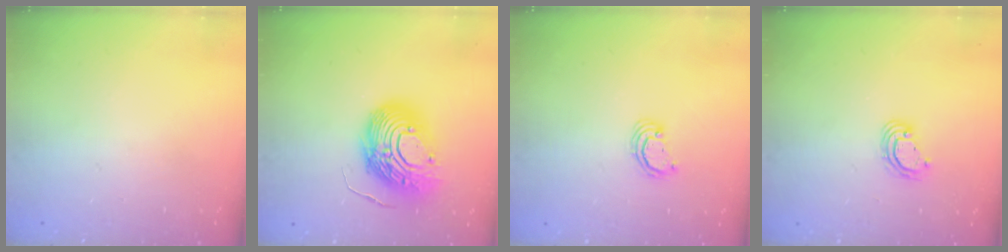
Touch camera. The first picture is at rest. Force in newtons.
{"total": 16.1, "press": 16.1, "slide": 1.4}
{"total": 2.3, "press": 2.3, "slide": 0.2}
{"total": 4.6, "press": 4.6, "slide": 0.2}